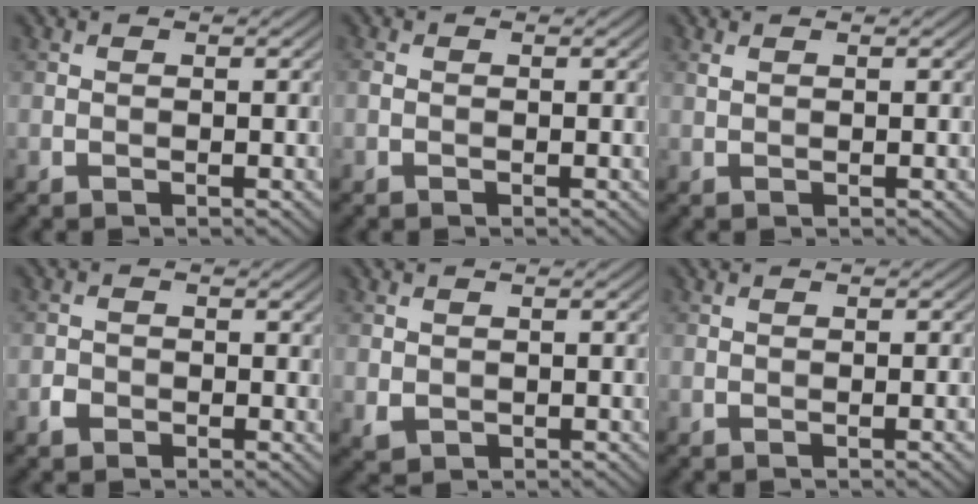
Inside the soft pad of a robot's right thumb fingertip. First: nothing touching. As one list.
[{"total": 0.5, "force": [-0.3, 0.4, 0.3], "torque": [-0.007, 0.001, -0.009]}, {"total": 0.5, "force": [0.4, 0.1, 0.3], "torque": [-0.012, 0.002, 0.008]}, {"total": 1.6, "force": [-0.8, 1.3, 0.6], "torque": [-0.011, -0.001, -0.021]}, {"total": 1.3, "force": [0.1, 1.2, 0.5], "torque": [-0.015, -0.009, 0.005]}, {"total": 1.2, "force": [-0.3, 0.1, 1.1], "torque": [-0.016, 0.001, -0.005]}]